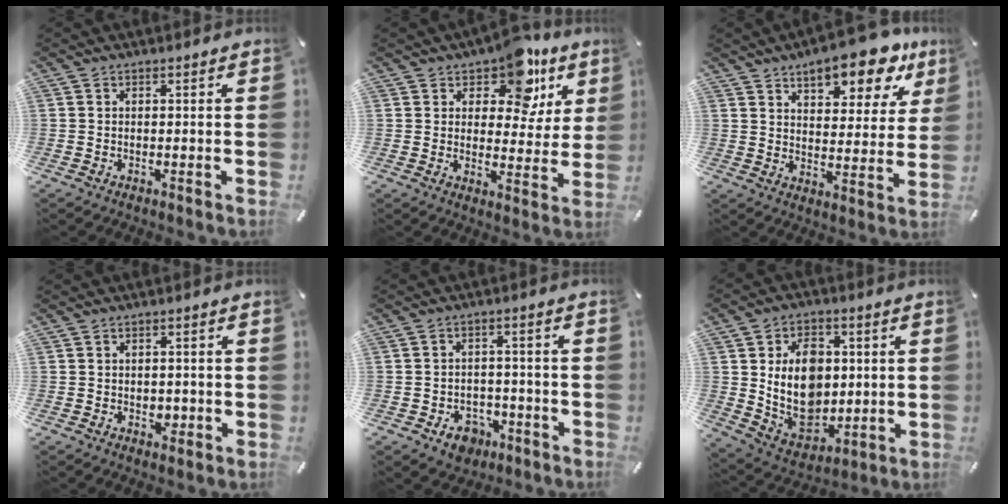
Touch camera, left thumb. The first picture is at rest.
{"total": 13.3, "force": [8.6, 7.3, 7.0], "torque": [-0.098, -0.050, 0.150]}
{"total": 14.6, "force": [10.1, 6.1, 8.7], "torque": [-0.117, -0.056, 0.167]}
{"total": 2.4, "force": [-0.4, 2.0, 1.2], "torque": [-0.014, -0.001, -0.009]}
{"total": 5.8, "force": [-3.0, 4.4, 2.2], "torque": [-0.031, 0.017, -0.053]}
{"total": 14.8, "force": [1.8, 11.6, 8.9], "torque": [-0.170, -0.007, 0.039]}